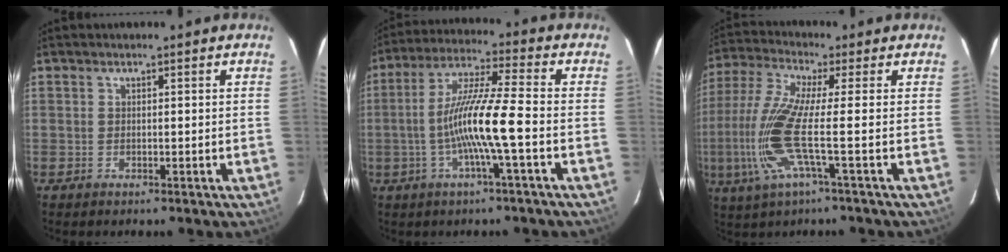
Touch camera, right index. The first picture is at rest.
{"total": 11.9, "force": [-3.0, -0.5, 11.5], "torque": [-0.224, 0.006, -0.059]}
{"total": 13.0, "force": [-2.8, 0.5, 12.7], "torque": [-0.274, -0.008, -0.055]}